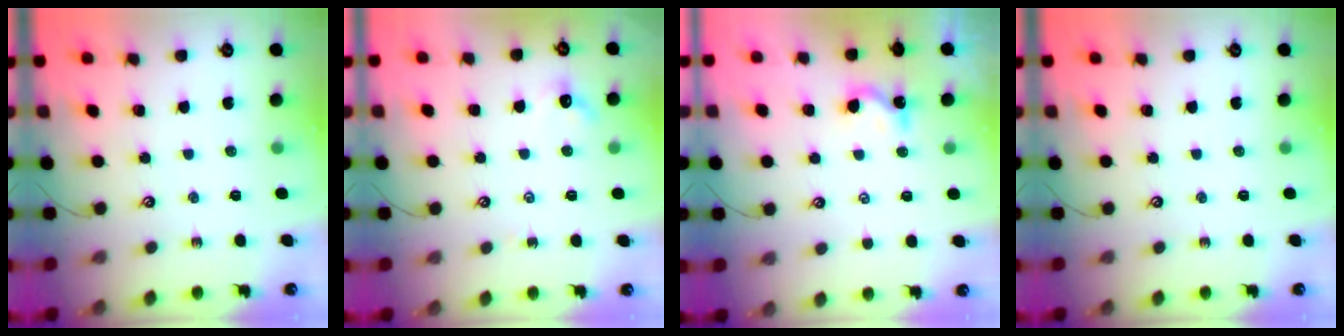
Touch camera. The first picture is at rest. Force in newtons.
{"total": 2.0, "press": 2.0, "slide": 0.5}
{"total": 0.5, "press": 0.3, "slide": 0.4}
{"total": 0.0}